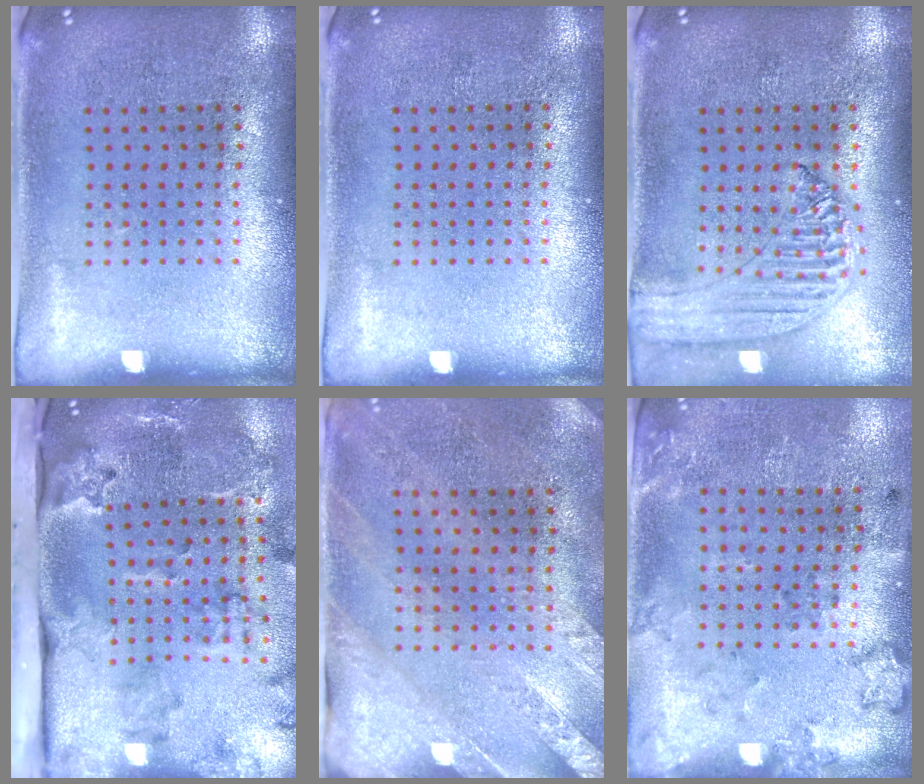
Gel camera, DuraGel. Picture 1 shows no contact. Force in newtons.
{"total": 0.0}
{"total": 1.4, "press": 1.3, "slide": 0.3}
{"total": 4.0, "press": 2.7, "slide": 2.9}
{"total": 2.5, "press": 2.1, "slide": 1.4}
{"total": 2.0, "press": 1.4, "slide": 1.5}